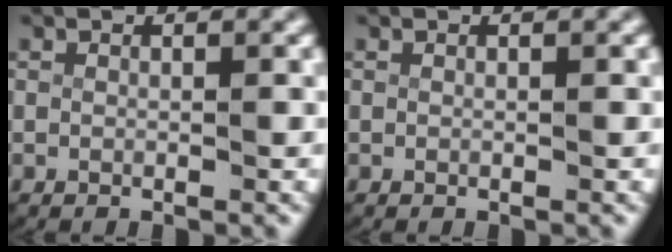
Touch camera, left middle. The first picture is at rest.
{"total": 0.0}